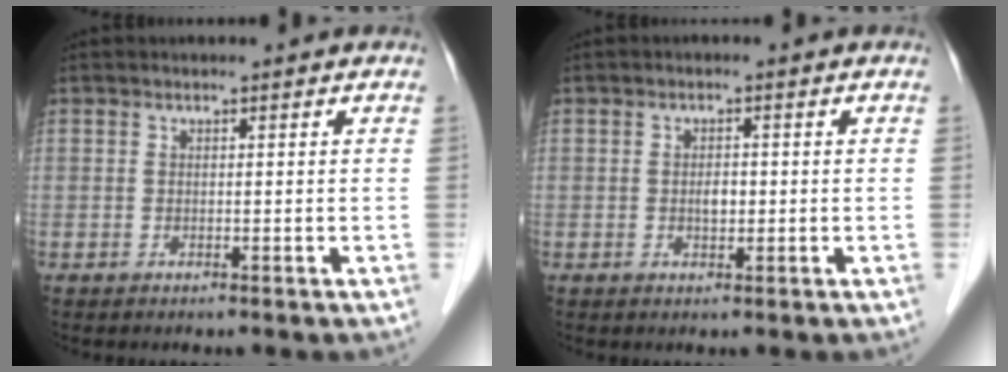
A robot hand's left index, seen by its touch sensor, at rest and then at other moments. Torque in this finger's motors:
{"motor_torque": [0.24, -0.02, -0.01, 0.03]}